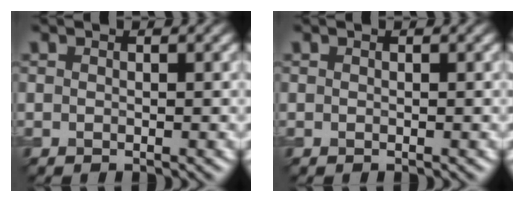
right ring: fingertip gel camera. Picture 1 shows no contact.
{"total": 0.0}